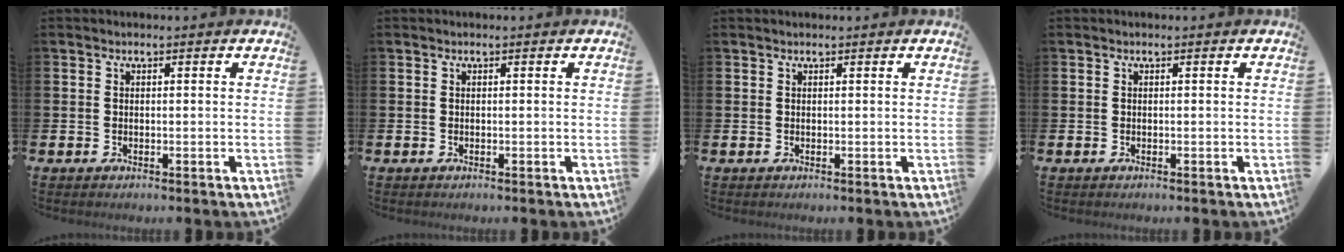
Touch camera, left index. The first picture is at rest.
{"total": 0.0}
{"total": 0.0}
{"total": 0.0}